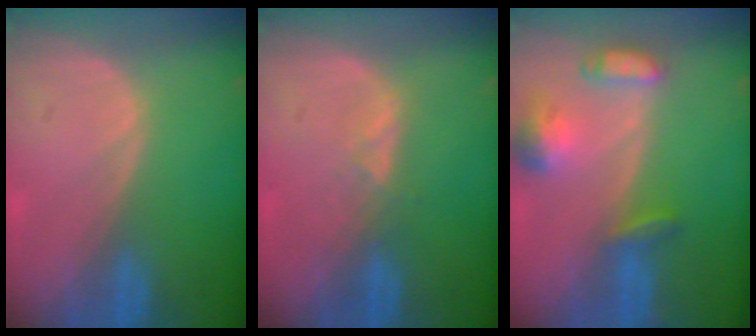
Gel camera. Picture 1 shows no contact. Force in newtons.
{"total": 1.6, "press": 1.6, "slide": 0.3}
{"total": 6.5, "press": 6.3, "slide": 1.8}